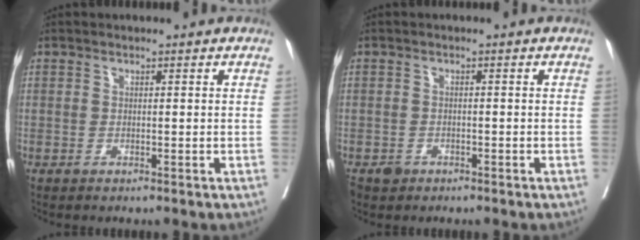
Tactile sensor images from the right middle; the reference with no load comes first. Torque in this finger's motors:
{"motor_torque": [0.28, -0.24, 0.07, 0.02]}